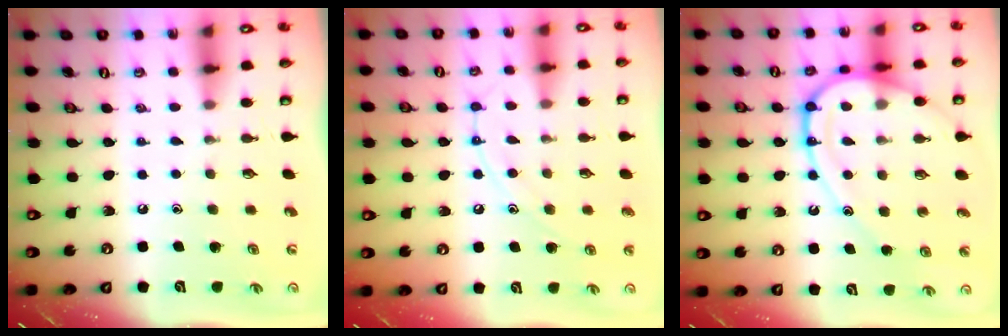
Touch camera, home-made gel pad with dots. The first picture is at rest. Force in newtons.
{"total": 10.2, "press": 10.2, "slide": 1.0}
{"total": 14.7, "press": 14.7, "slide": 1.4}